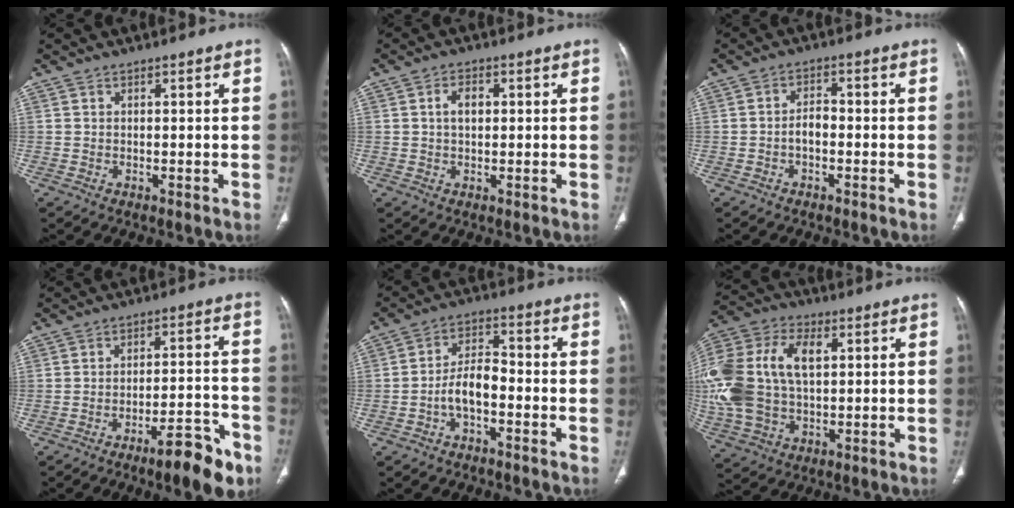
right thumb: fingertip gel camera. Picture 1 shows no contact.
{"total": 3.4, "force": [0.6, 2.1, 2.6], "torque": [-0.042, 0.002, 0.008]}
{"total": 2.8, "force": [-1.0, 1.5, 2.1], "torque": [-0.032, 0.015, -0.022]}
{"total": 10.5, "force": [-6.8, 2.5, 7.6], "torque": [-0.099, 0.047, -0.097]}
{"total": 6.1, "force": [-2.5, 2.8, 4.8], "torque": [-0.084, 0.034, -0.049]}
{"total": 21.5, "force": [2.9, 13.3, 16.6], "torque": [-0.369, 0.013, 0.055]}